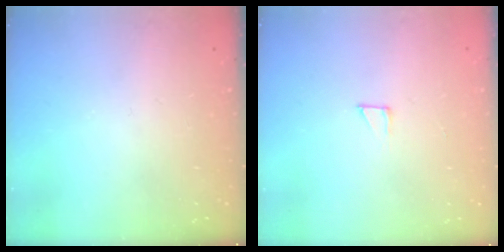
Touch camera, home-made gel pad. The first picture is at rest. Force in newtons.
{"total": 2.3, "press": 2.3, "slide": 0.2}